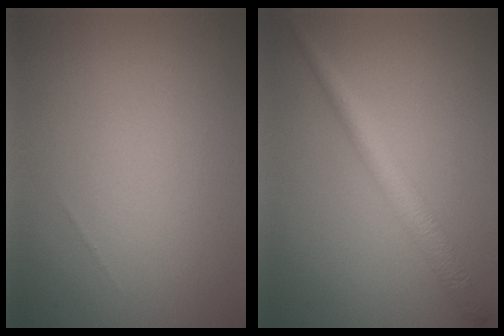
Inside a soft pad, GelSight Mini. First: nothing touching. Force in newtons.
{"total": 3.2, "press": 3.2, "slide": 0.1}